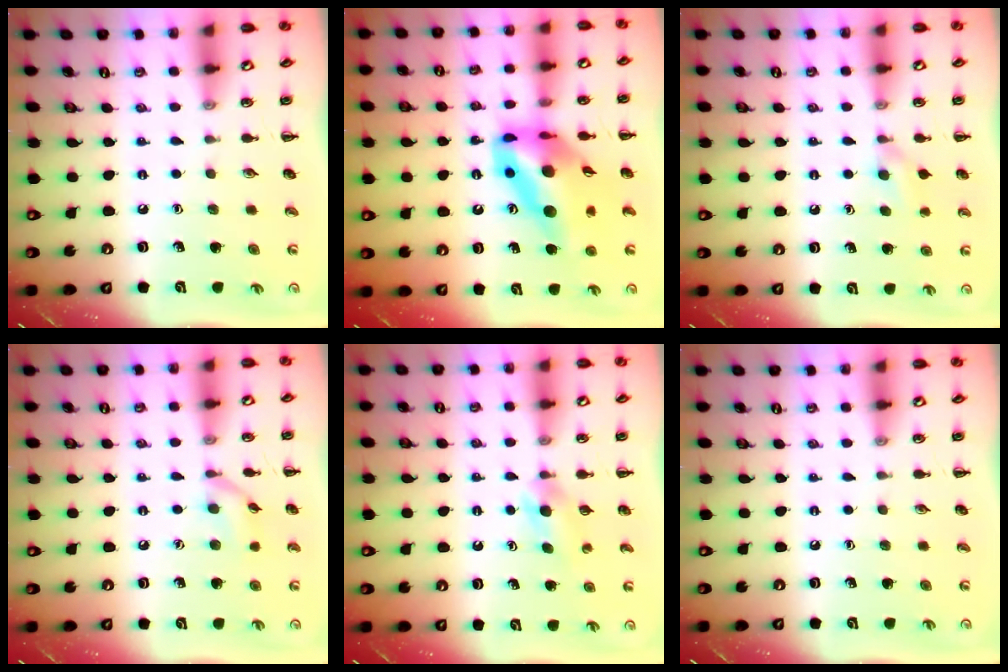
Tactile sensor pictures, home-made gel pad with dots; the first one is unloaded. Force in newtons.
{"total": 15.4, "press": 14.6, "slide": 5.0}
{"total": 5.6, "press": 5.3, "slide": 1.7}
{"total": 7.8, "press": 7.8, "slide": 0.8}
{"total": 4.1, "press": 3.9, "slide": 1.2}
{"total": 0.0}